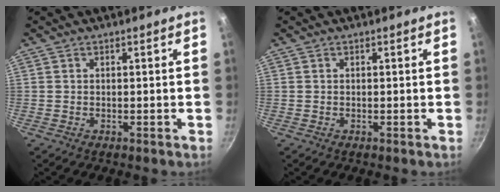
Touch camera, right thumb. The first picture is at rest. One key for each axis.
{"total": 0.0}